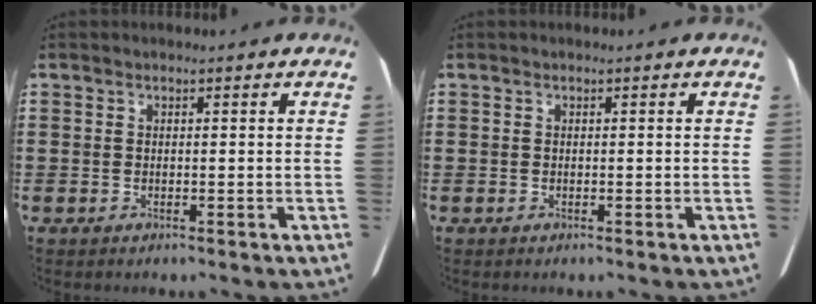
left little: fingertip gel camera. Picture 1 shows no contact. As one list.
[{"total": 0.0}]